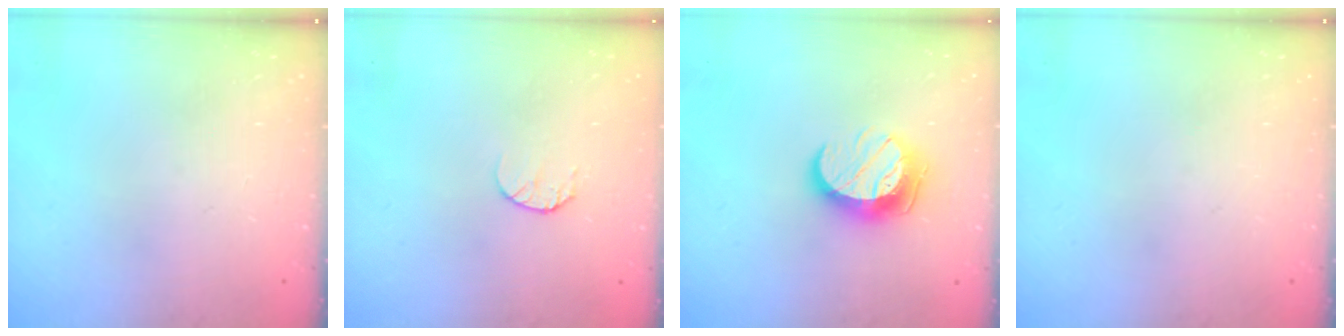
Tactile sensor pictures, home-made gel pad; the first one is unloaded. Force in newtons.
{"total": 5.6, "press": 5.5, "slide": 0.6}
{"total": 11.6, "press": 11.5, "slide": 1.0}
{"total": 0.0}